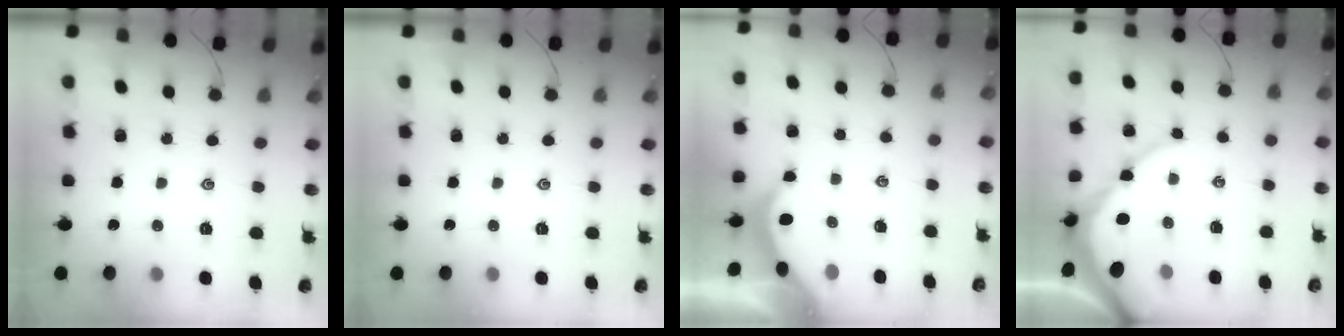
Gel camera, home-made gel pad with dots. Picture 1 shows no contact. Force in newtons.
{"total": 0.0}
{"total": 3.8, "press": 3.8, "slide": 0.5}
{"total": 8.7, "press": 8.6, "slide": 1.1}